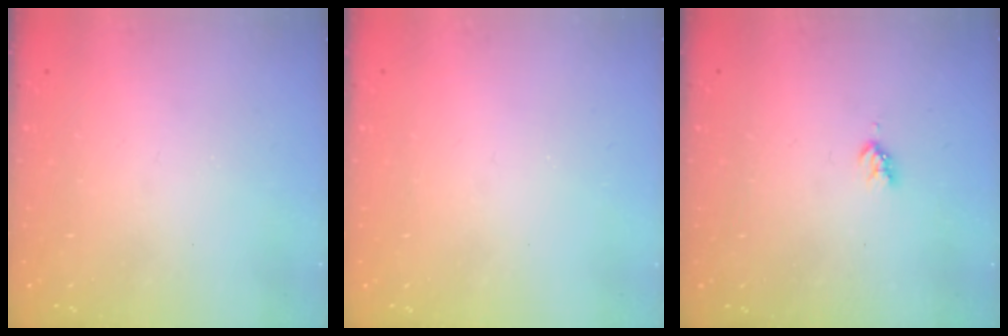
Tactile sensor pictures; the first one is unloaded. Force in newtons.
{"total": 0.0}
{"total": 3.0, "press": 3.0, "slide": 0.4}